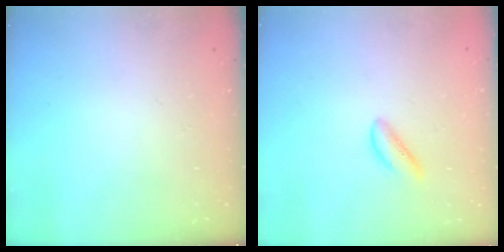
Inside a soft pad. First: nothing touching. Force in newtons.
{"total": 2.0, "press": 1.9, "slide": 0.6}